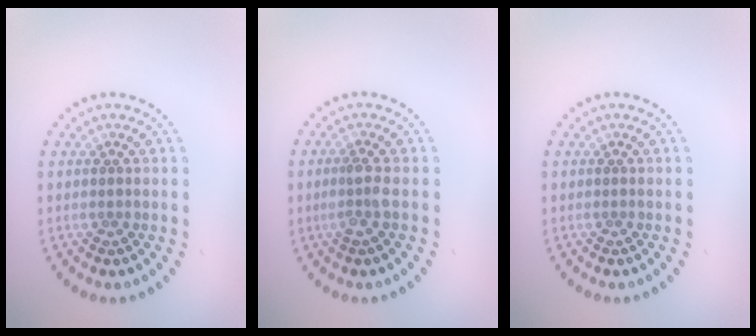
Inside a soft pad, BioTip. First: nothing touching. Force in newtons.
{"total": 1.8, "press": 1.6, "slide": 0.8}
{"total": 0.0}